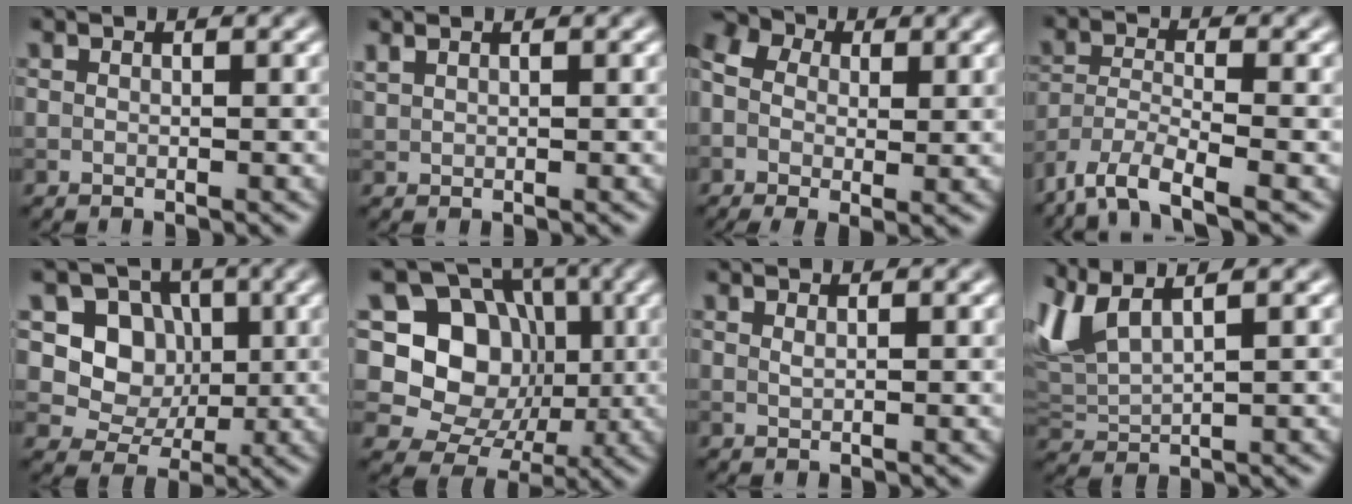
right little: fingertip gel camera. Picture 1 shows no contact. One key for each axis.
{"total": 0.7, "fx": 0.6, "fy": 0.1, "fz": 0.3, "tx": -0.014, "ty": 0.006, "tz": 0.019}
{"total": 6.2, "fx": 0.7, "fy": 4.2, "fz": 4.4, "tx": -0.099, "ty": 0.014, "tz": 0.010}
{"total": 5.8, "fx": -4.8, "fy": 1.2, "fz": 3.1, "tx": -0.061, "ty": -0.008, "tz": -0.097}
{"total": 5.5, "fx": 0.3, "fy": 4.7, "fz": 2.8, "tx": -0.037, "ty": -0.003, "tz": -0.009}
{"total": 12.0, "fx": 0.4, "fy": 10.4, "fz": 6.0, "tx": -0.104, "ty": 0.022, "tz": -0.018}
{"total": 0.0}
{"total": 4.6, "fx": 2.3, "fy": 1.5, "fz": 3.7, "tx": -0.098, "ty": 0.017, "tz": 0.050}